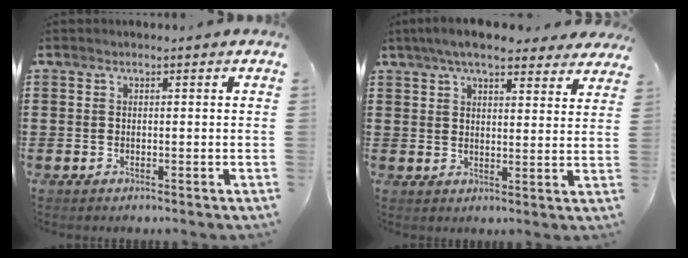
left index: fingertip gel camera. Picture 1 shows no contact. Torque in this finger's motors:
{"motor_torque": [2.14, 0.00, 0.46, 0.21]}